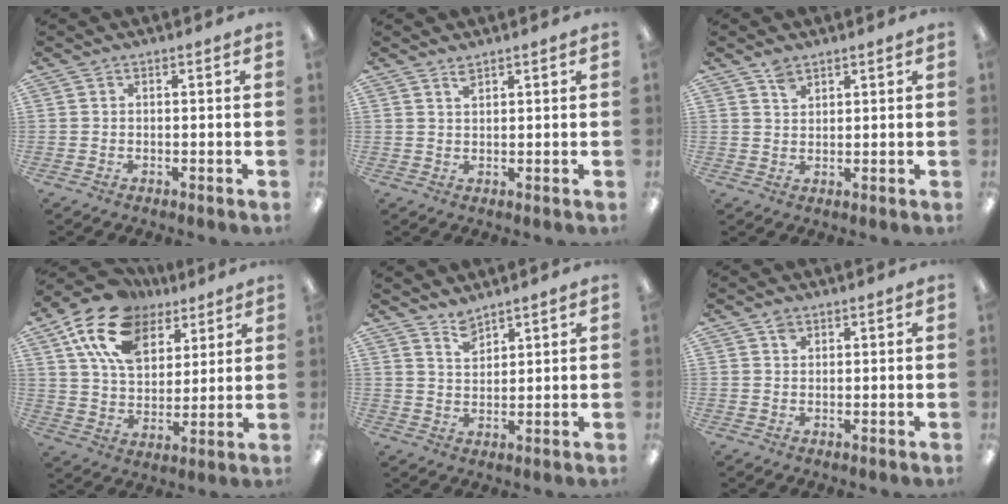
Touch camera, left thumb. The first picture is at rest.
{"total": 1.8, "force": [1.6, 0.4, 0.8], "torque": [-0.010, -0.005, 0.028]}
{"total": 2.7, "force": [2.2, 1.3, 0.9], "torque": [-0.014, -0.007, 0.041]}
{"total": 17.2, "force": [9.9, 10.8, 9.1], "torque": [-0.176, -0.028, 0.186]}
{"total": 4.0, "force": [3.7, 1.3, 0.7], "torque": [-0.013, -0.023, 0.069]}
{"total": 1.8, "force": [1.2, 1.2, 0.5], "torque": [-0.005, -0.005, 0.022]}